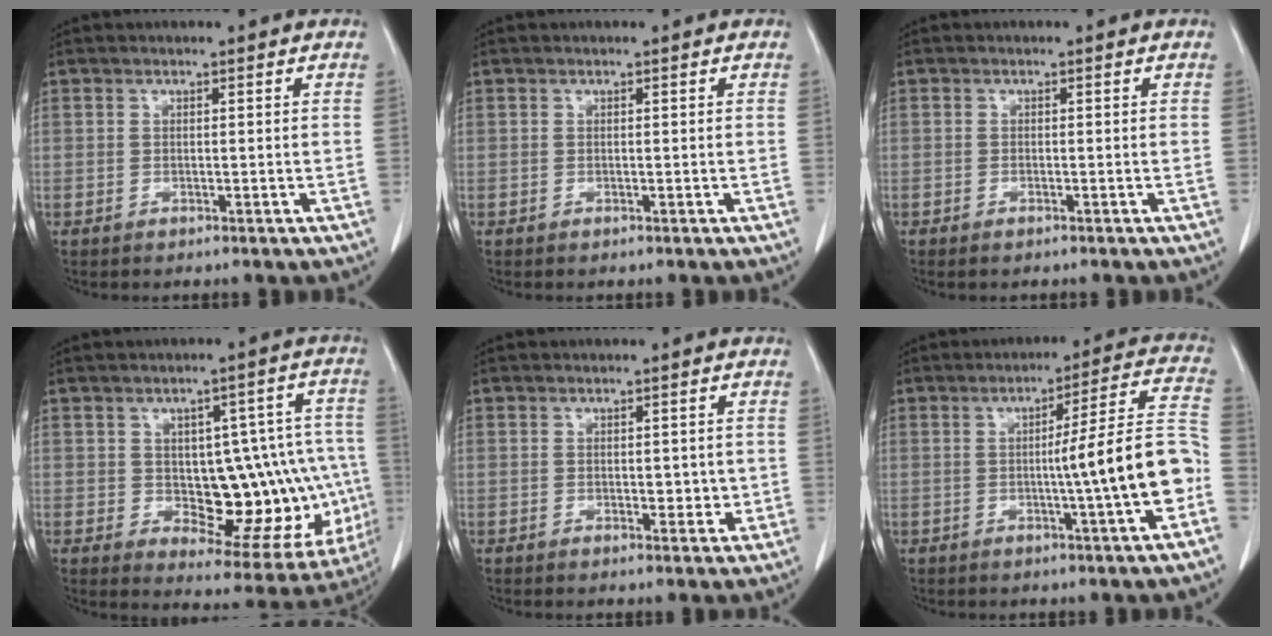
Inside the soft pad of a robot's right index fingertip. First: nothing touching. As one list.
[{"total": 0.0}, {"total": 0.6, "force": [-0.5, 0.2, 0.4], "torque": [-0.011, -0.001, -0.003]}, {"total": 17.5, "force": [-2.1, 8.1, 15.4], "torque": [-0.151, 0.032, -0.001]}, {"total": 2.6, "force": [-0.1, 1.6, 2.0], "torque": [-0.020, -0.001, 0.003]}, {"total": 12.6, "force": [-2.9, -1.1, 12.2], "torque": [-0.169, 0.012, -0.044]}]